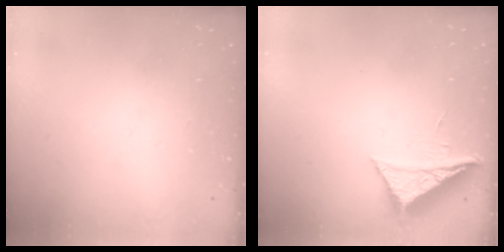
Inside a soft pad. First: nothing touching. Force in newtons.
{"total": 7.1, "press": 7.1, "slide": 0.2}